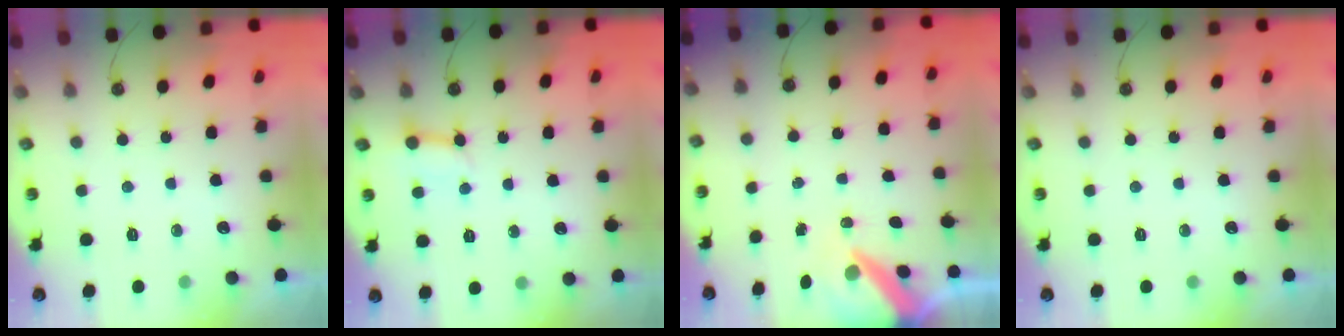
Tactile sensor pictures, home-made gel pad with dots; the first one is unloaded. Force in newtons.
{"total": 2.5, "press": 2.5, "slide": 0.0}
{"total": 8.1, "press": 8.0, "slide": 1.0}
{"total": 0.0}